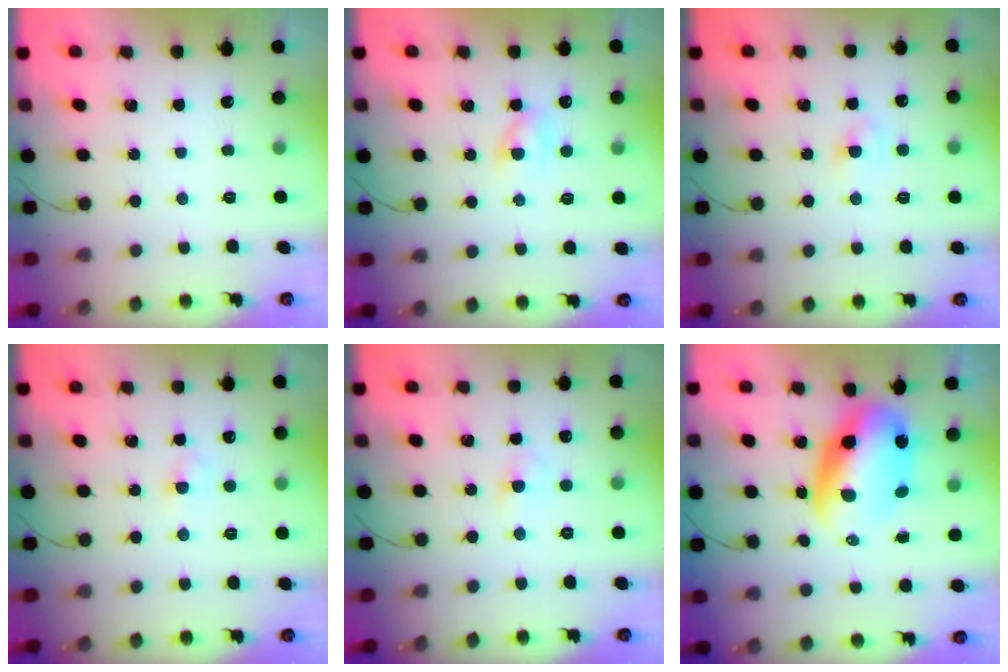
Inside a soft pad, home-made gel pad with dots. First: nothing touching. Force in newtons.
{"total": 2.8, "press": 2.5, "slide": 1.3}
{"total": 2.6, "press": 2.5, "slide": 0.8}
{"total": 2.7, "press": 2.5, "slide": 1.1}
{"total": 2.9, "press": 2.6, "slide": 1.2}
{"total": 10.7, "press": 10.6, "slide": 1.5}